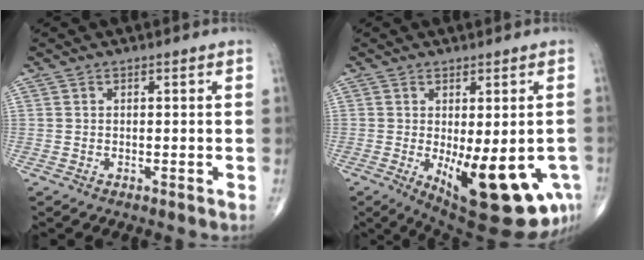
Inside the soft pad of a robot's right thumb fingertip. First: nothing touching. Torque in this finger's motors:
{"motor_torque": [2.21, 2.21, 0.81, -0.86, 0.40]}